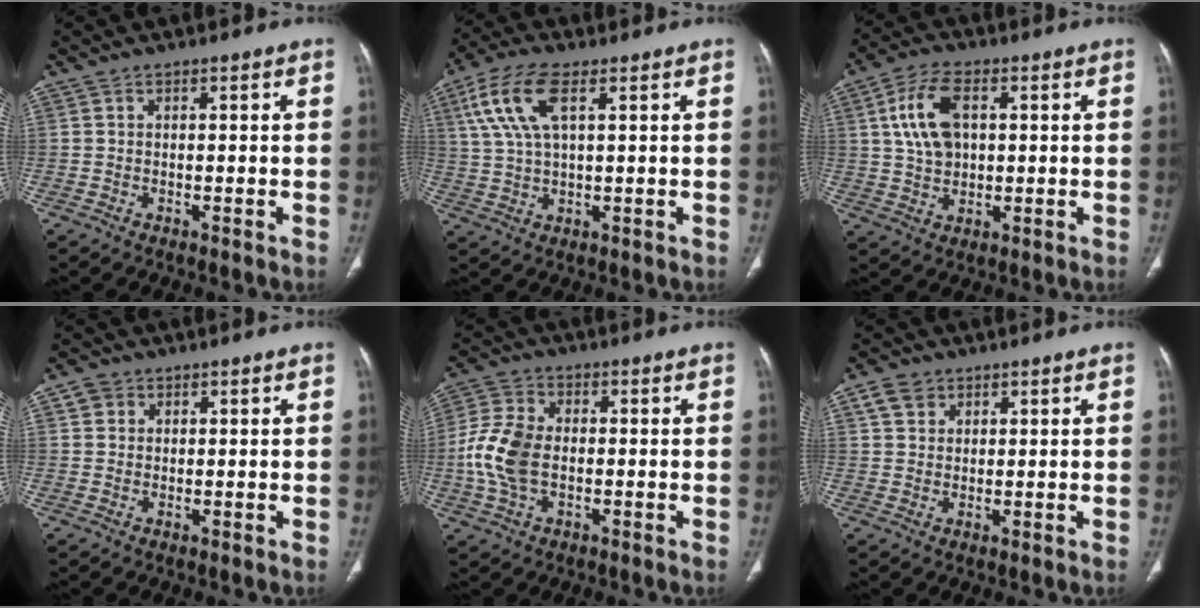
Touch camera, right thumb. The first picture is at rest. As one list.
[{"total": 10.3, "force": [3.9, 4.2, 8.5], "torque": [-0.193, 0.006, 0.078]}, {"total": 9.9, "force": [2.3, 6.0, 7.5], "torque": [-0.139, 0.005, 0.044]}, {"total": 2.5, "force": [1.1, 2.2, 0.6], "torque": [0.002, -0.002, 0.015]}, {"total": 10.0, "force": [-1.0, 6.2, 7.8], "torque": [-0.173, 0.013, -0.023]}, {"total": 4.1, "force": [2.2, 3.0, 1.6], "torque": [-0.018, -0.004, 0.044]}]